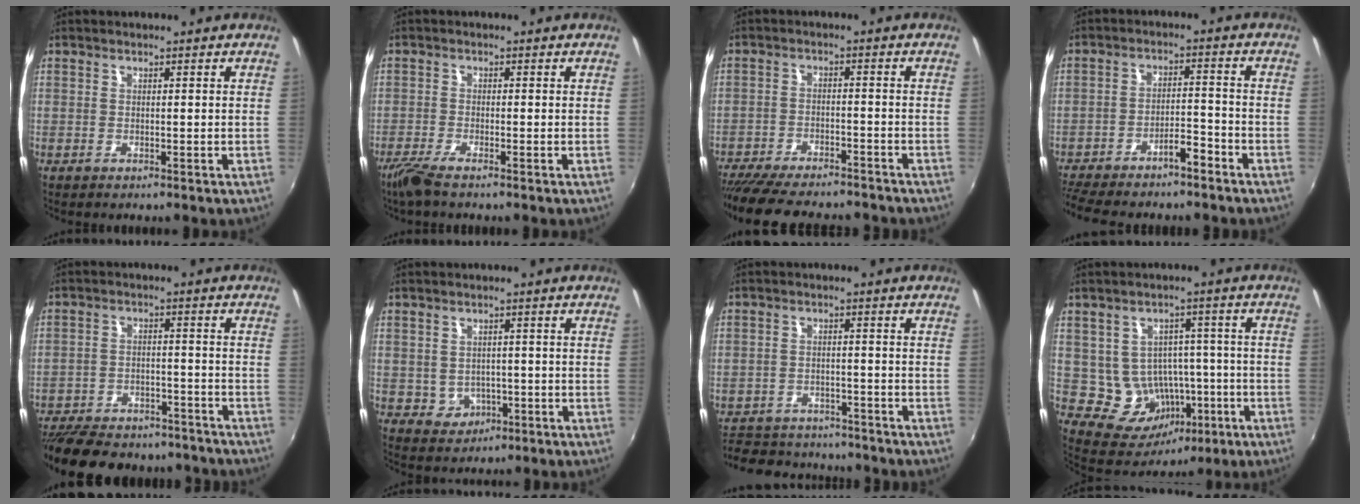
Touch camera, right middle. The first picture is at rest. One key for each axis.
{"total": 4.0, "fx": -3.0, "fy": 0.1, "fz": 2.6, "tx": -0.068, "ty": -0.012, "tz": -0.063}
{"total": 17.8, "fx": -15.4, "fy": 4.1, "fz": 7.9, "tx": -0.163, "ty": -0.031, "tz": -0.229}
{"total": 8.8, "fx": -7.6, "fy": 1.5, "fz": 4.1, "tx": -0.089, "ty": 0.012, "tz": -0.127}
{"total": 21.4, "fx": -18.0, "fy": 7.6, "fz": 8.7, "tx": -0.193, "ty": -0.008, "tz": -0.246}
{"total": 4.1, "fx": -0.9, "fy": 3.8, "fz": 1.1, "tx": -0.029, "ty": 0.008, "tz": 0.000}
{"total": 13.6, "fx": -11.6, "fy": 5.6, "fz": 4.2, "tx": -0.115, "ty": 0.013, "tz": -0.168}
{"total": 10.9, "fx": -2.6, "fy": 9.7, "fz": 4.3, "tx": -0.079, "ty": 0.024, "tz": -0.008}